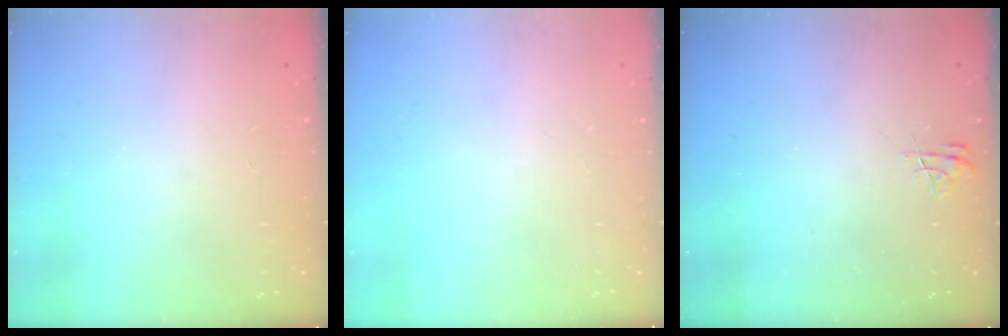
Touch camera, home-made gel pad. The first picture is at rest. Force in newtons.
{"total": 0.0}
{"total": 3.9, "press": 3.8, "slide": 0.4}